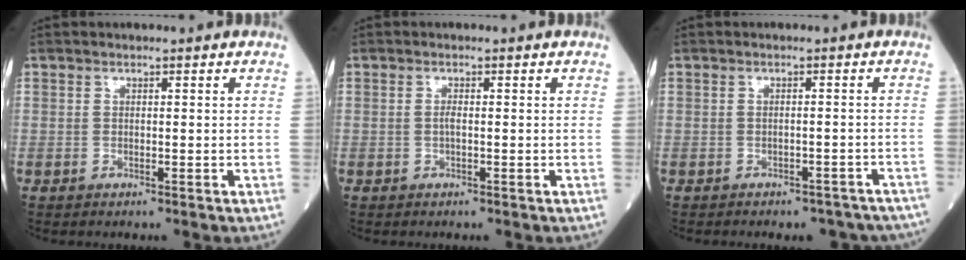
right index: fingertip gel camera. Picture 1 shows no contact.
{"total": 0.8, "force": [-0.2, 0.1, 0.8], "torque": [-0.019, 0.000, -0.004]}
{"total": 9.9, "force": [-8.7, 3.8, 2.8], "torque": [-0.032, 0.005, -0.084]}